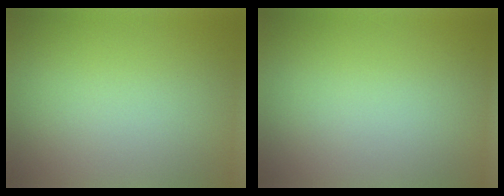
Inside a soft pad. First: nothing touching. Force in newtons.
{"total": 0.0}